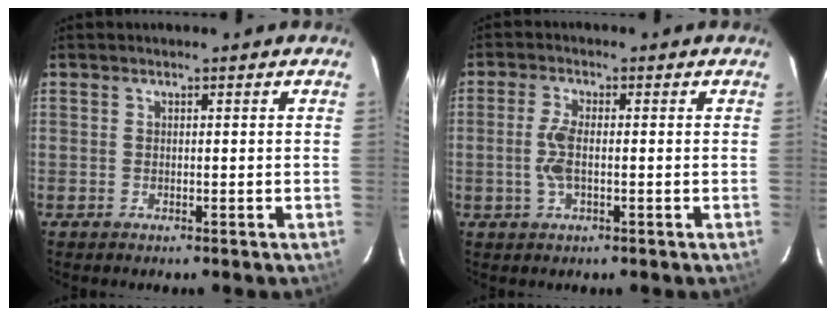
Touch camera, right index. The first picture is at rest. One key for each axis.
{"total": 4.5, "fx": -0.7, "fy": 1.5, "fz": 4.2, "tx": -0.090, "ty": 0.000, "tz": -0.013}